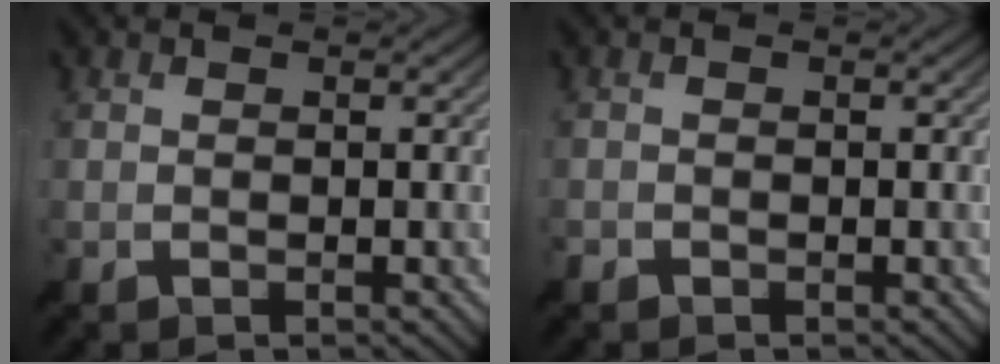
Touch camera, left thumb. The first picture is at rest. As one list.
[{"total": 0.6, "force": [-0.5, 0.3, 0.0], "torque": [-0.001, -0.002, -0.012]}]